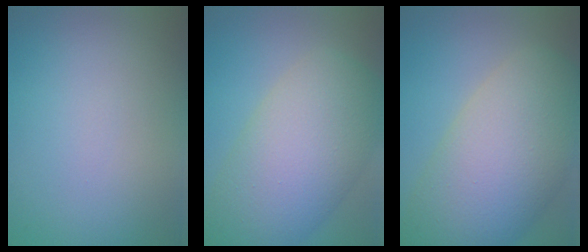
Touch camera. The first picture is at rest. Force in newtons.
{"total": 10.0, "press": 10.0, "slide": 0.4}
{"total": 11.4, "press": 11.4, "slide": 0.8}